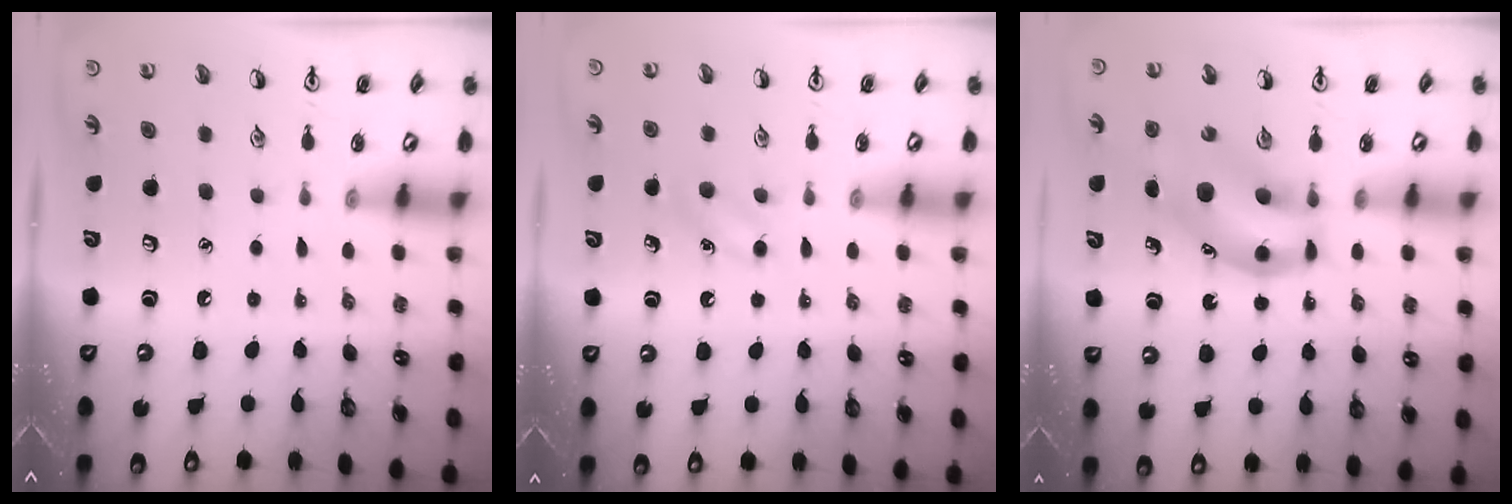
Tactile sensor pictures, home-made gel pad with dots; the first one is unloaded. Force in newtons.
{"total": 5.1, "press": 4.8, "slide": 1.7}
{"total": 11.3, "press": 10.9, "slide": 3.1}